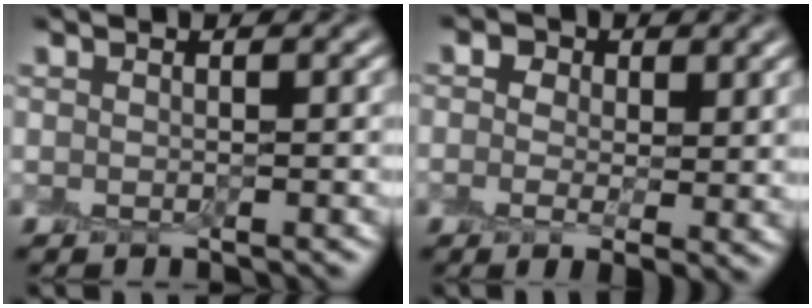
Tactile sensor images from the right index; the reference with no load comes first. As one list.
[{"total": 4.0, "force": [0.6, 2.5, 3.0], "torque": [-0.042, -0.001, 0.005]}]